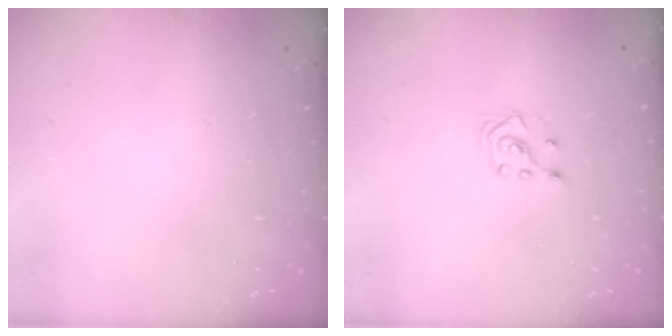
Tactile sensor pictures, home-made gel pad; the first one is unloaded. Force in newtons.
{"total": 3.1, "press": 3.0, "slide": 0.7}